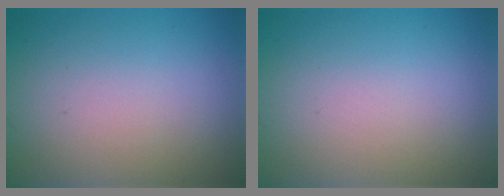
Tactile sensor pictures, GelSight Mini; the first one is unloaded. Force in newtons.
{"total": 0.0}